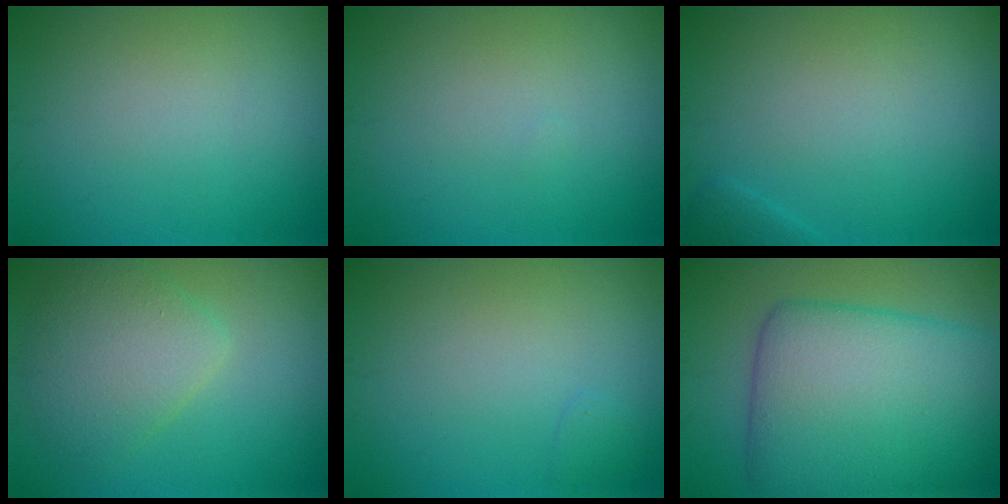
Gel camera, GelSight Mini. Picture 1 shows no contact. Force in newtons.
{"total": 0.0}
{"total": 0.9, "press": 0.9, "slide": 0.1}
{"total": 4.1, "press": 4.1, "slide": 0.2}
{"total": 0.6, "press": 0.6, "slide": 0.0}
{"total": 10.5, "press": 10.5, "slide": 0.1}